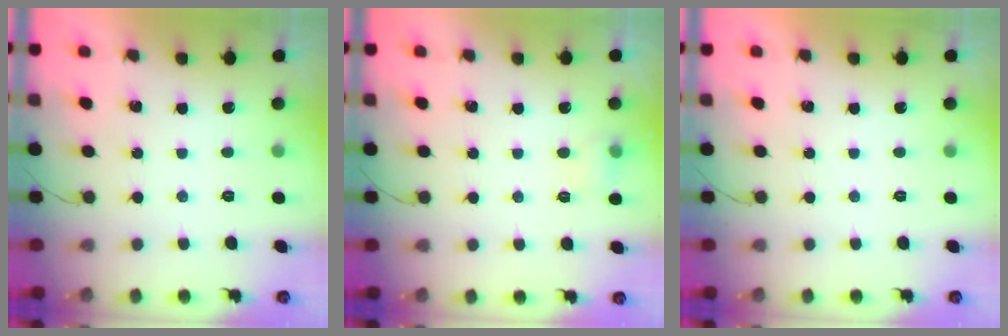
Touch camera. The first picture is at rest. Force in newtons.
{"total": 4.7, "press": 4.6, "slide": 0.9}
{"total": 0.0}